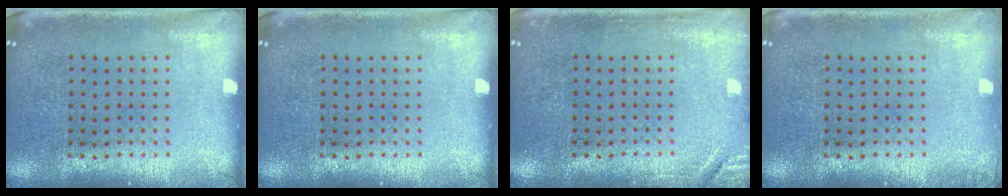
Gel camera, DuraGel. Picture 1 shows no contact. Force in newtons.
{"total": 0.0}
{"total": 1.5, "press": 1.5, "slide": 0.3}
{"total": 0.6, "press": 0.6, "slide": 0.2}